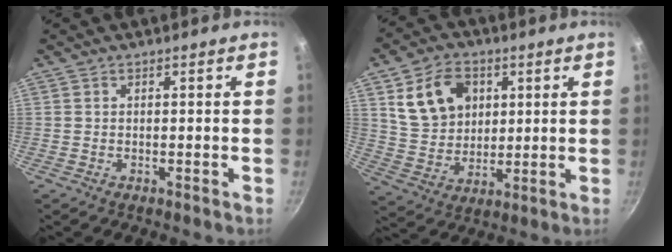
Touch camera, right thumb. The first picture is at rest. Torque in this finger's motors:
{"motor_torque": [-0.67, 0.77, 0.05, 0.10, 0.14]}